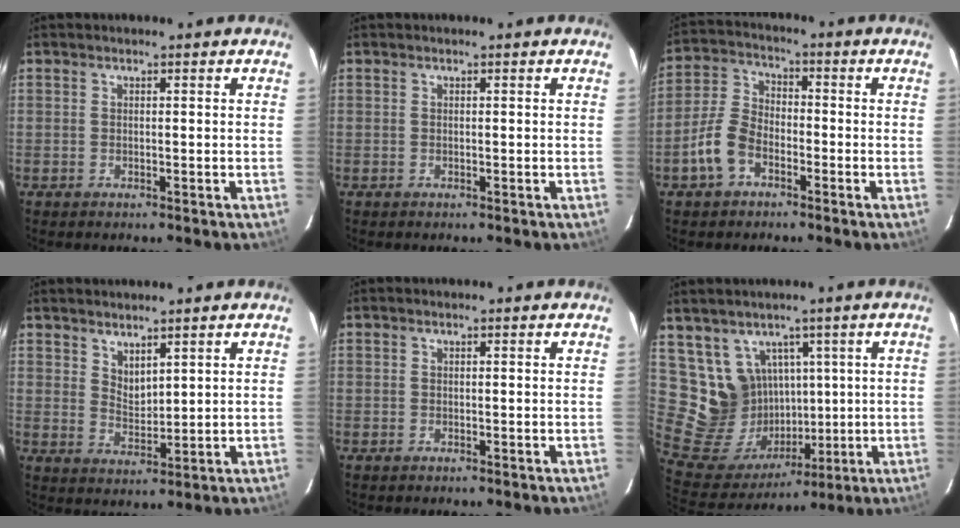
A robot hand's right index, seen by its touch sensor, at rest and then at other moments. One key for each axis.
{"total": 0.0}
{"total": 7.9, "fx": -4.0, "fy": 4.7, "fz": 4.8, "tx": -0.107, "ty": 0.017, "tz": -0.078}
{"total": 3.9, "fx": 3.2, "fy": 1.5, "fz": 1.7, "tx": -0.026, "ty": -0.006, "tz": 0.060}
{"total": 0.0}
{"total": 13.7, "fx": 5.3, "fy": 11.7, "fz": 4.8, "tx": -0.116, "ty": 0.012, "tz": 0.133}